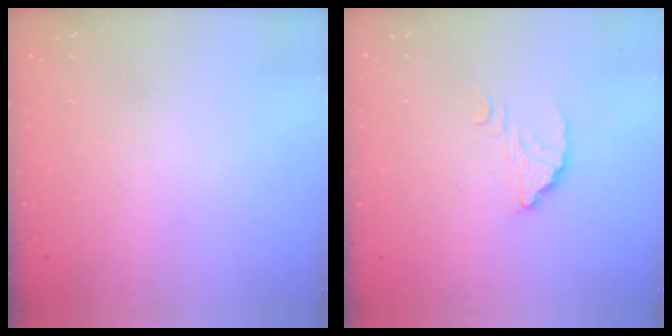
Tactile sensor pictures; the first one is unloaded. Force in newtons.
{"total": 4.0, "press": 4.0, "slide": 0.2}